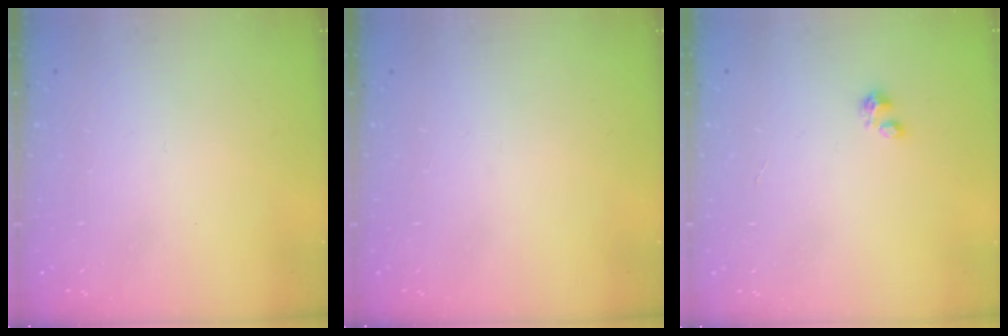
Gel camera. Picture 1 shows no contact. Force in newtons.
{"total": 0.0}
{"total": 2.3, "press": 2.3, "slide": 0.3}